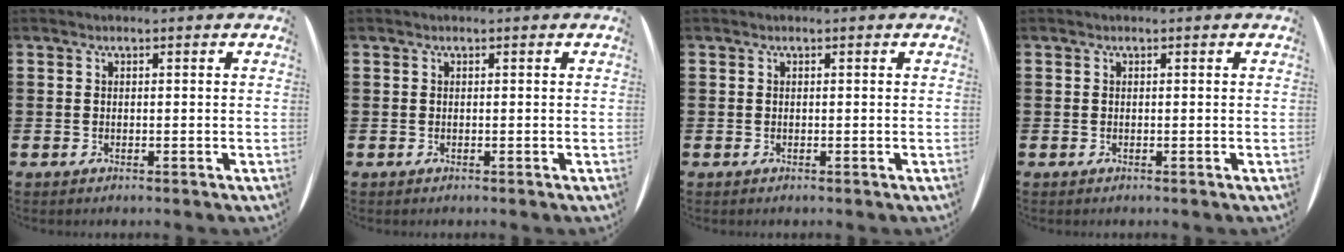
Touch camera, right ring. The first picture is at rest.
{"total": 0.0}
{"total": 0.0}
{"total": 0.0}